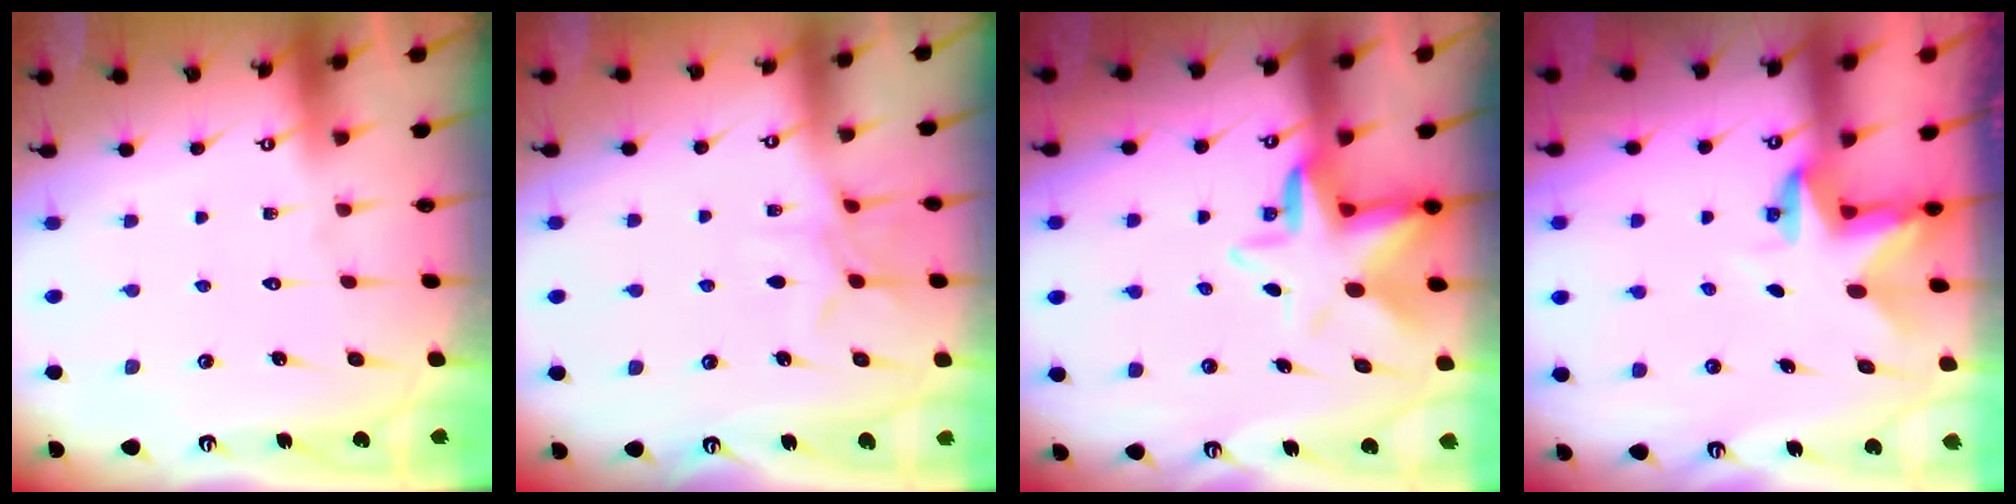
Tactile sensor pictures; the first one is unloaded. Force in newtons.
{"total": 6.5, "press": 6.4, "slide": 0.6}
{"total": 7.9, "press": 7.7, "slide": 1.4}
{"total": 2.8, "press": 2.8, "slide": 0.2}